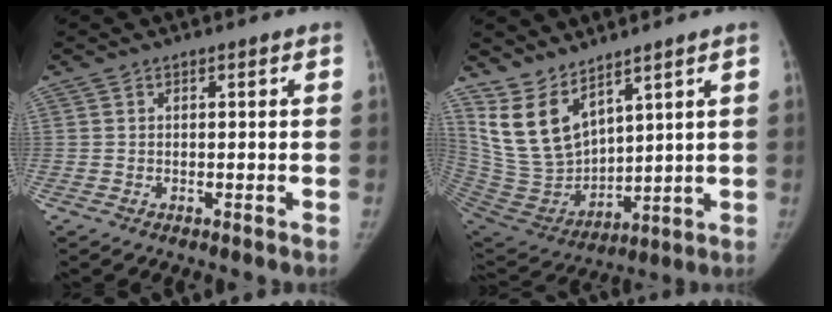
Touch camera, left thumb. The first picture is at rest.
{"total": 12.9, "force": [8.8, 6.3, 7.1], "torque": [-0.113, -0.056, 0.206]}